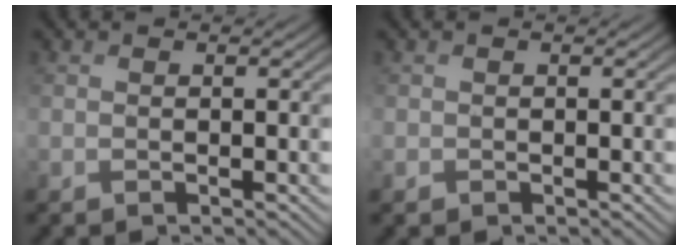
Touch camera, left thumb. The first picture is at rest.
{"total": 0.8, "force": [-0.4, 0.6, -0.3], "torque": [0.006, -0.003, -0.009]}